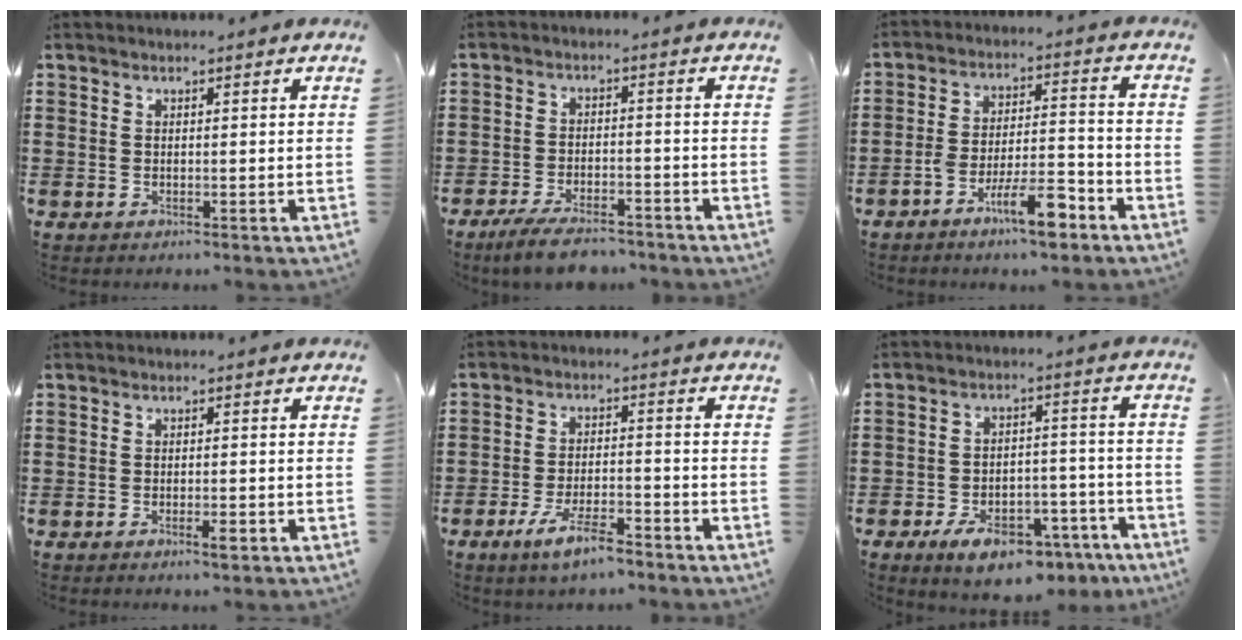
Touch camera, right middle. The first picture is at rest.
{"total": 5.6, "force": [-4.8, 1.1, 2.6], "torque": [-0.054, -0.002, -0.091]}
{"total": 9.2, "force": [-6.0, 2.3, 6.5], "torque": [-0.124, 0.007, -0.112]}
{"total": 1.7, "force": [-0.9, 0.4, 1.5], "torque": [-0.026, -0.002, -0.015]}
{"total": 6.6, "force": [-4.7, 1.5, 4.4], "torque": [-0.089, -0.004, -0.087]}
{"total": 8.0, "force": [-6.1, 2.7, 4.5], "torque": [-0.079, 0.019, -0.108]}